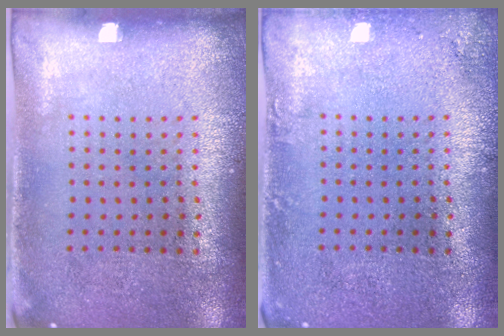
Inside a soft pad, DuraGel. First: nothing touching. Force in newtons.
{"total": 1.1, "press": 1.1, "slide": 0.1}